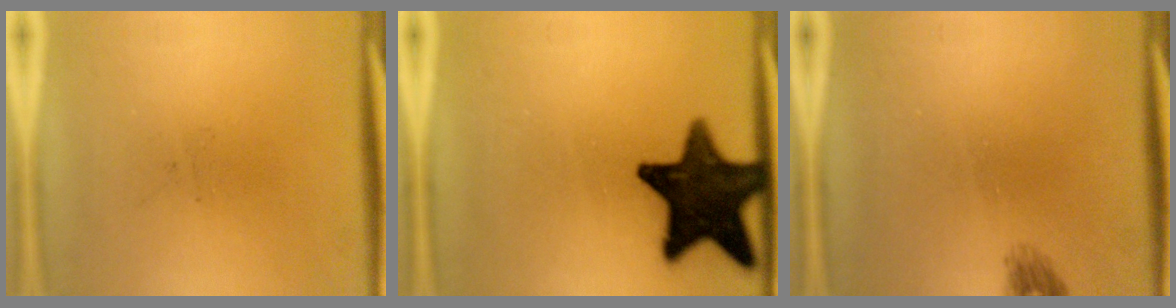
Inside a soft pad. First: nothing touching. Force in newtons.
{"total": 15.8}
{"total": 1.3}